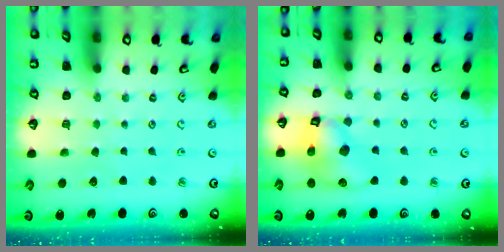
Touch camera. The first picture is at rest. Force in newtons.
{"total": 12.4, "press": 12.3, "slide": 1.6}